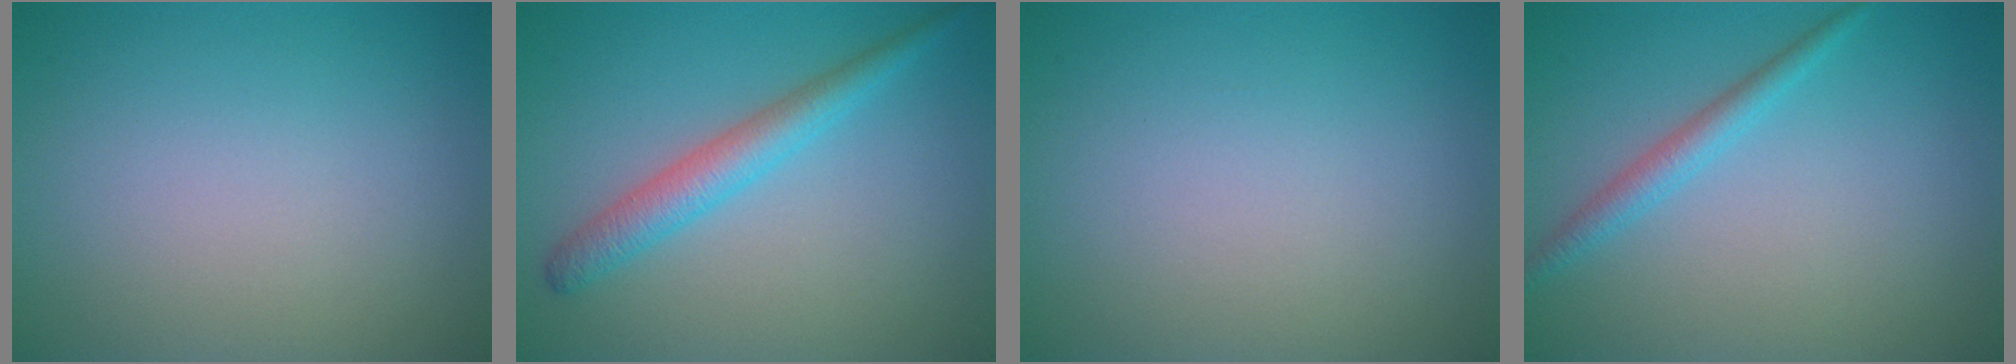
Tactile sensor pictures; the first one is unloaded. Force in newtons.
{"total": 3.1, "press": 3.1, "slide": 0.1}
{"total": 0.0}
{"total": 1.9, "press": 1.9, "slide": 0.1}